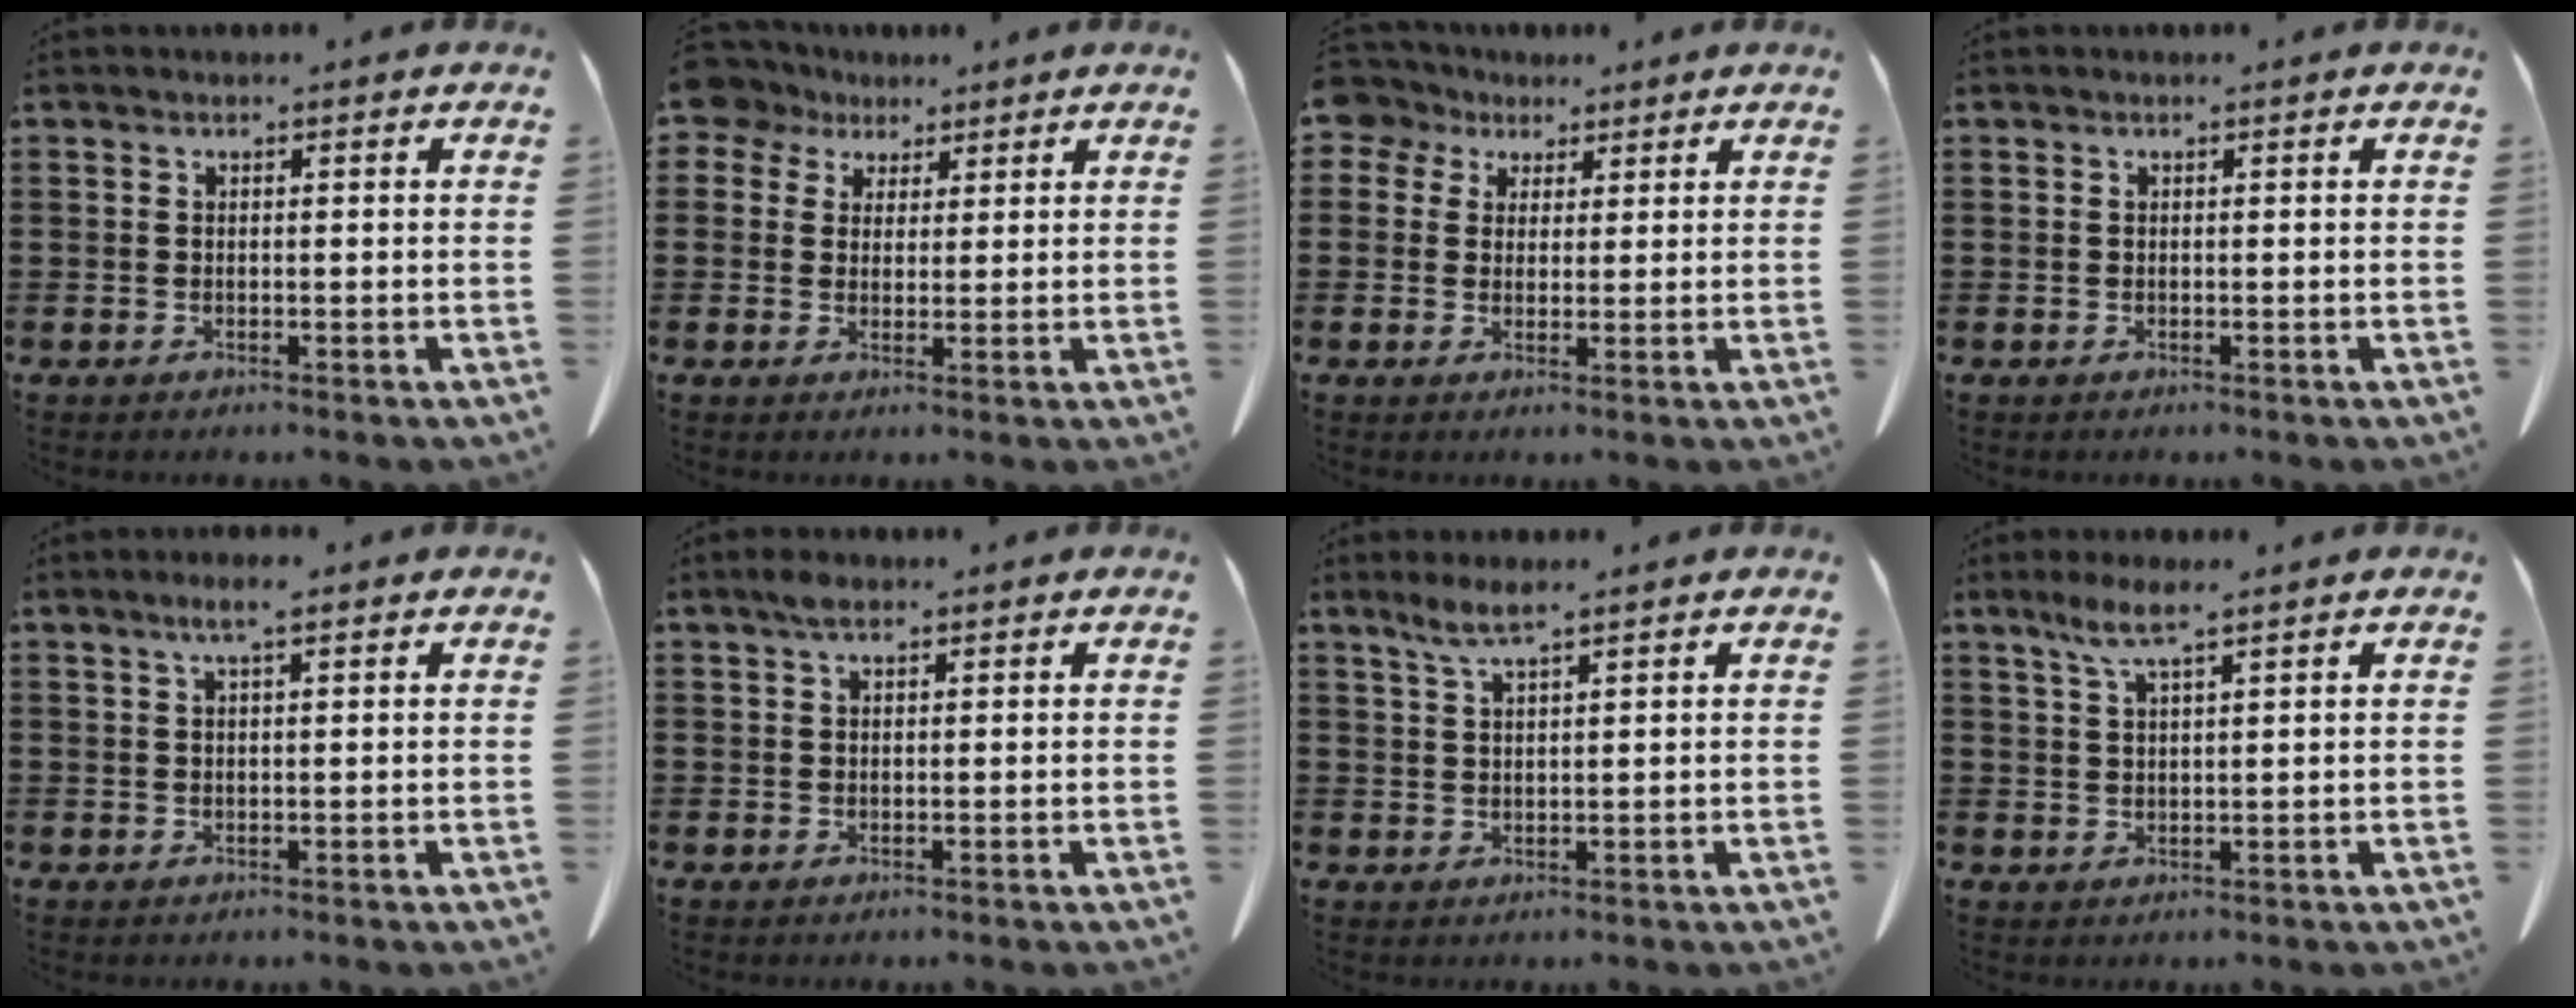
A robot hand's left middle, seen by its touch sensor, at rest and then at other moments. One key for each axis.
{"total": 5.2, "fx": 3.5, "fy": 3.6, "fz": 1.5, "tx": -0.045, "ty": 0.005, "tz": 0.065}
{"total": 4.4, "fx": 2.8, "fy": 3.2, "fz": 0.8, "tx": -0.031, "ty": 0.005, "tz": 0.052}
{"total": 0.0}
{"total": 2.7, "fx": 1.6, "fy": 0.2, "fz": 2.1, "tx": -0.044, "ty": 0.002, "tz": 0.028}
{"total": 1.8, "fx": 1.1, "fy": 0.6, "fz": 1.3, "tx": -0.029, "ty": 0.002, "tz": 0.020}
{"total": 3.4, "fx": 2.4, "fy": 0.1, "fz": 2.4, "tx": -0.054, "ty": 0.000, "tz": 0.045}
{"total": 4.4, "fx": 2.9, "fy": 0.2, "fz": 3.3, "tx": -0.072, "ty": 0.000, "tz": 0.051}